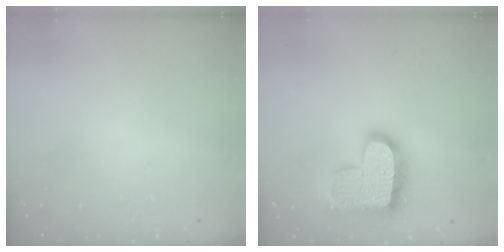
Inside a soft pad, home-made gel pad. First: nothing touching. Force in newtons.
{"total": 17.7, "press": 17.7, "slide": 1.2}